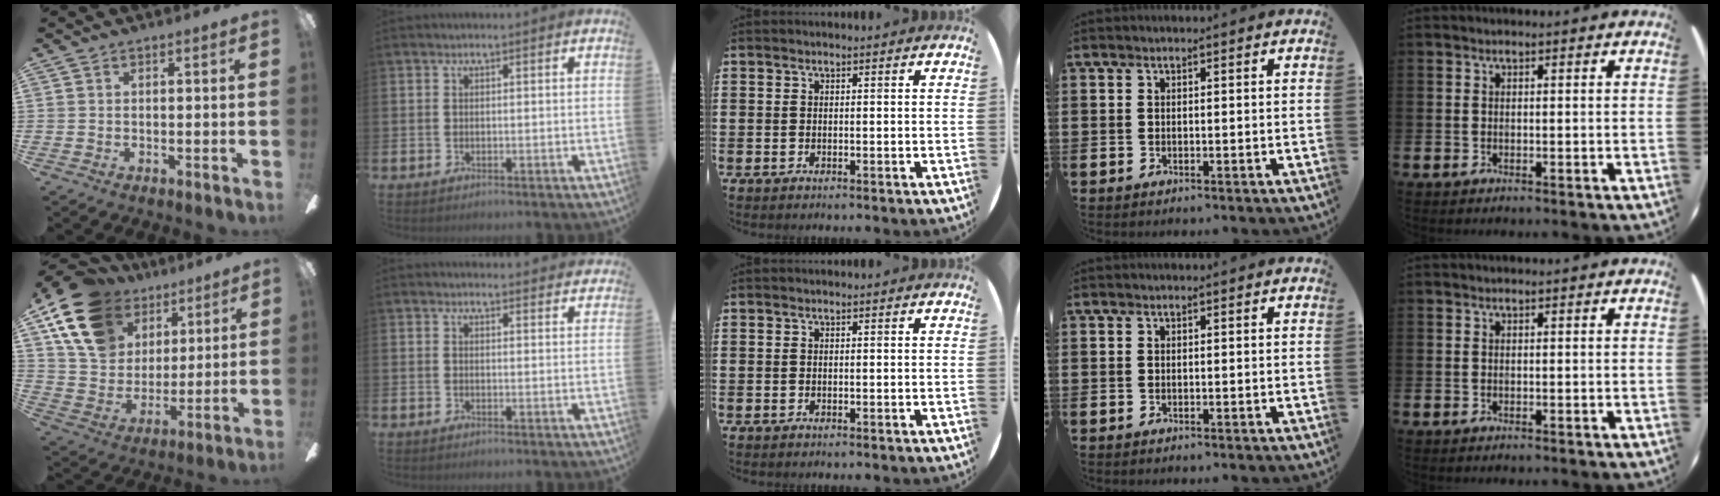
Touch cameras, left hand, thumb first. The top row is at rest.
{"thumb": {"total": 18.2, "force": [9.9, 12.9, 8.1], "torque": [-0.158, -0.033, 0.193]}, "index": {"total": 2.2, "force": [2.2, 0.3, -0.2], "torque": [0.010, -0.016, 0.038]}}